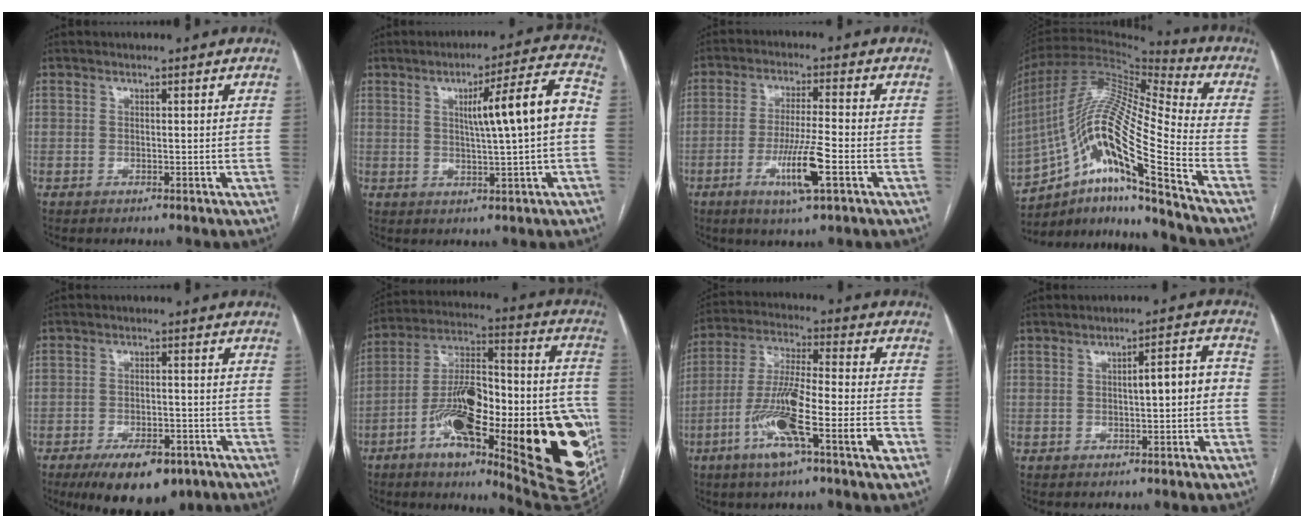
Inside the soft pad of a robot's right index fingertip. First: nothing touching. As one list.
[{"total": 10.5, "force": [0.9, 0.0, 10.4], "torque": [-0.153, 0.017, 0.013]}, {"total": 8.5, "force": [-3.2, 0.1, 7.8], "torque": [-0.146, -0.014, -0.058]}, {"total": 21.0, "force": [-12.2, 0.5, 17.1], "torque": [-0.344, 0.002, -0.221]}, {"total": 10.5, "force": [-7.1, 4.4, 6.4], "torque": [-0.092, -0.005, -0.106]}, {"total": 37.4, "force": [-10.4, 10.1, 34.5], "torque": [-0.404, 0.005, -0.140]}, {"total": 15.1, "force": [-6.3, 1.0, 13.7], "torque": [-0.261, -0.002, -0.113]}, {"total": 5.0, "force": [-0.4, 1.2, 4.8], "torque": [-0.066, 0.026, -0.005]}]